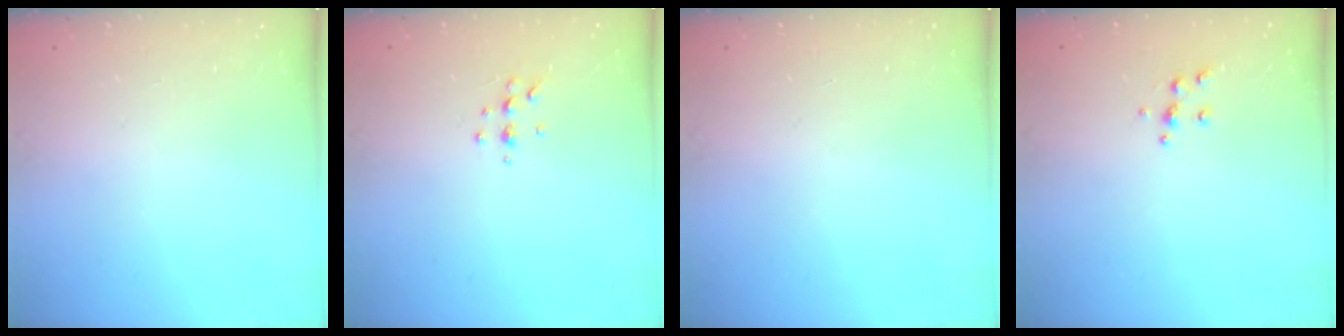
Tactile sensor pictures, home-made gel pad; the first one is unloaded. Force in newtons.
{"total": 5.1, "press": 4.9, "slide": 1.4}
{"total": 0.0}
{"total": 5.3, "press": 5.2, "slide": 0.5}